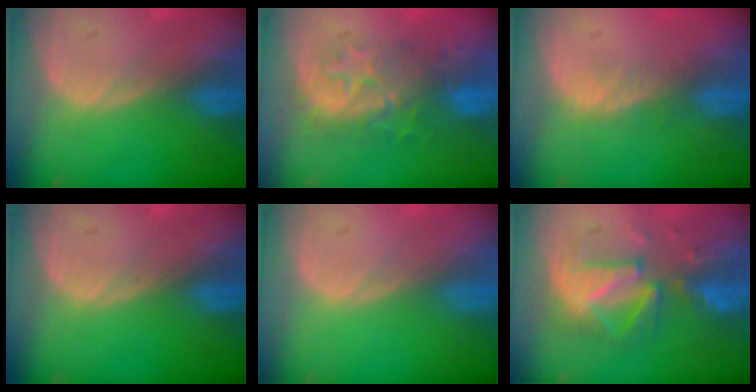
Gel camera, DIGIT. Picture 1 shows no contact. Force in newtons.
{"total": 8.1, "press": 8.1, "slide": 0.8}
{"total": 2.3, "press": 1.9, "slide": 1.4}
{"total": 0.0}
{"total": 0.0}
{"total": 8.8, "press": 8.7, "slide": 1.4}